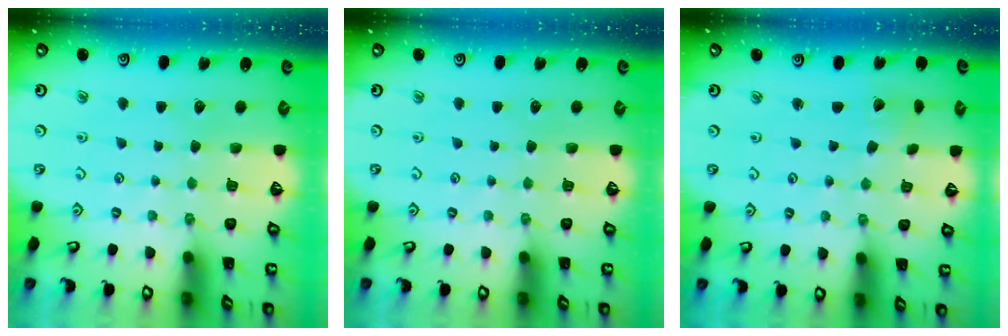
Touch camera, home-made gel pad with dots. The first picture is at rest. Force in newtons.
{"total": 0.0}
{"total": 2.8, "press": 2.8, "slide": 0.2}